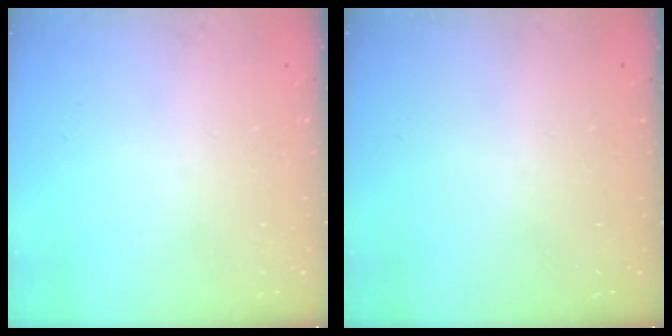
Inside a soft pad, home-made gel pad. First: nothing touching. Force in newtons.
{"total": 0.0}